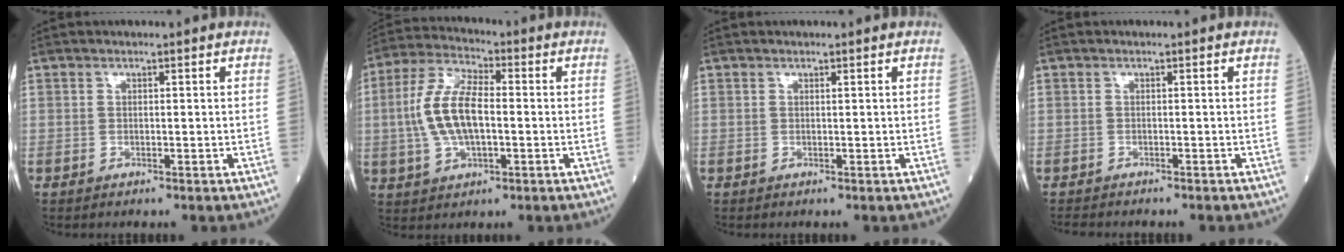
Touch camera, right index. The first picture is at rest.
{"total": 10.5, "force": [-0.5, 4.3, 9.6], "torque": [-0.212, 0.013, -0.009]}
{"total": 0.0}
{"total": 2.4, "force": [-2.2, 0.4, 0.6], "torque": [-0.009, -0.007, -0.034]}